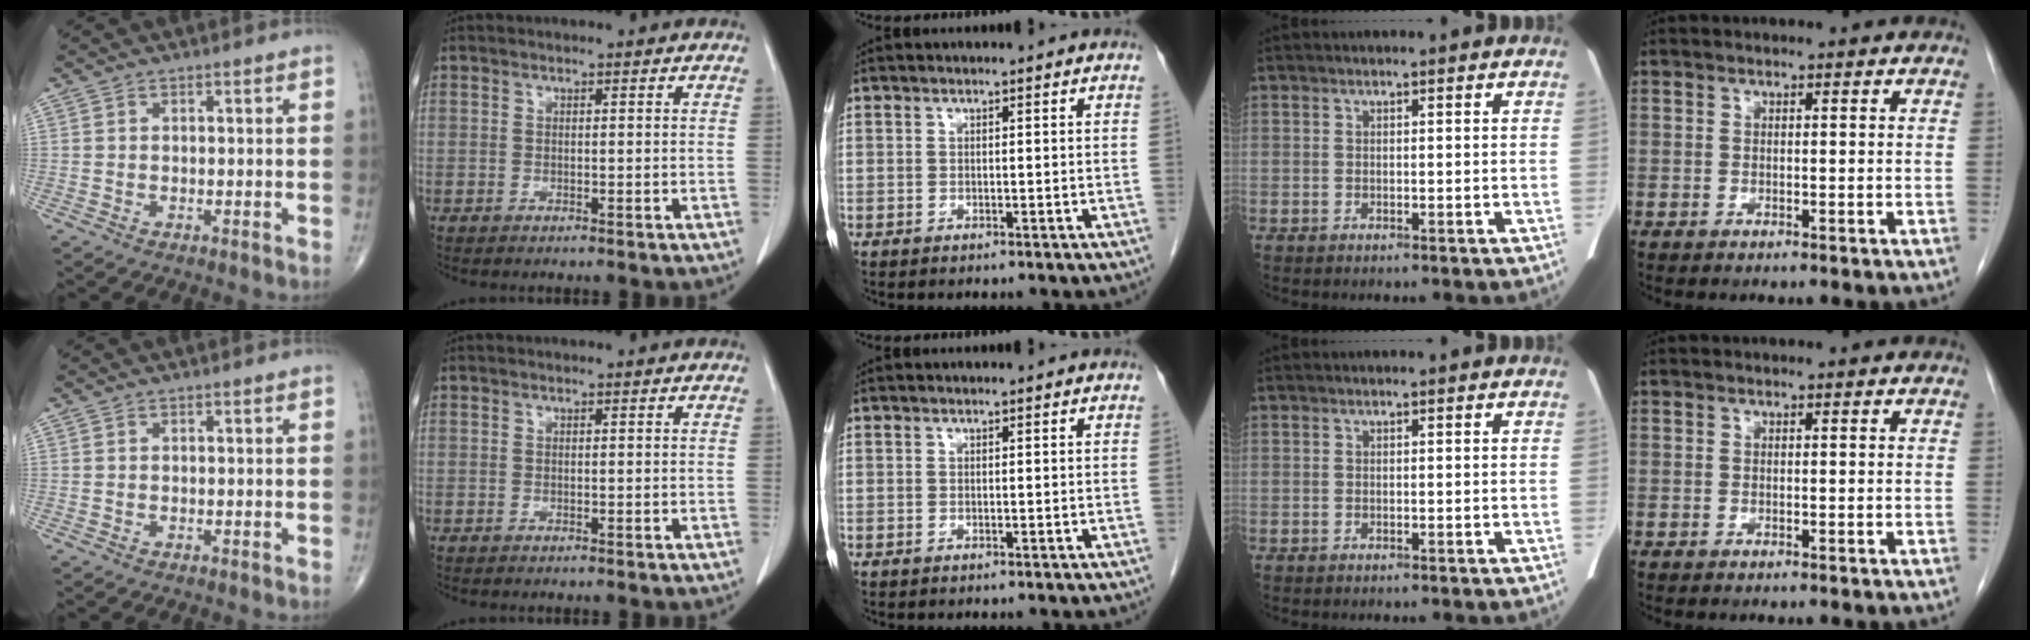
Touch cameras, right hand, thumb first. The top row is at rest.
{}